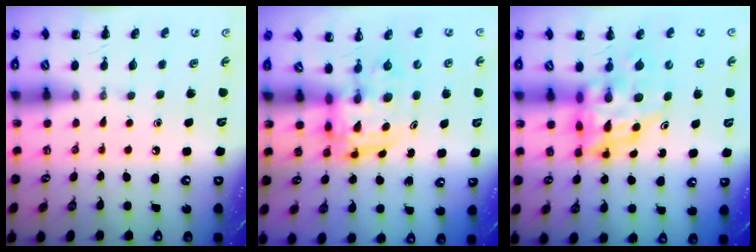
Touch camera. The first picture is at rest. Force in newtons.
{"total": 4.6, "press": 4.4, "slide": 1.1}
{"total": 7.9, "press": 7.6, "slide": 2.2}